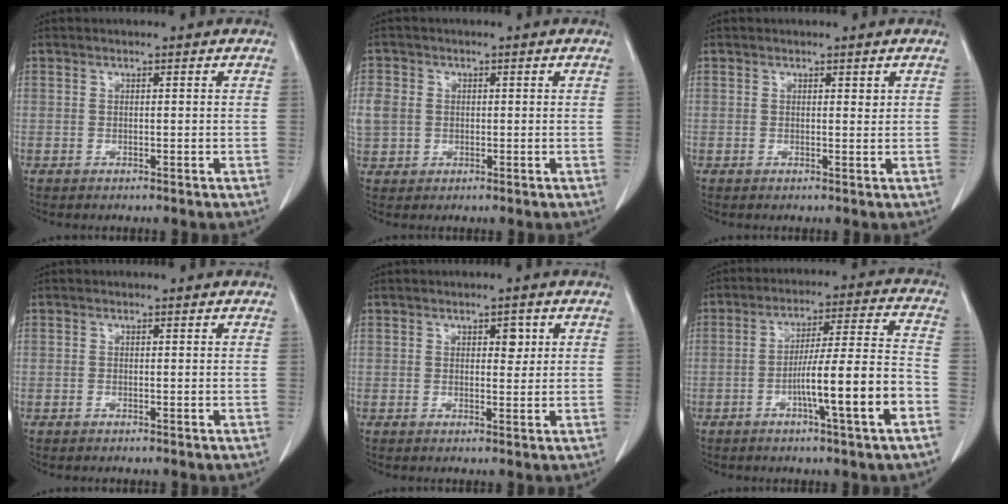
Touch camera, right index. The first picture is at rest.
{"total": 6.2, "force": [0.4, 5.5, 2.8], "torque": [-0.090, 0.012, 0.015]}
{"total": 0.7, "force": [0.4, 0.3, 0.5], "torque": [-0.004, -0.002, 0.005]}
{"total": 0.0}
{"total": 2.1, "force": [0.8, 1.2, 1.5], "torque": [-0.018, 0.000, 0.011]}
{"total": 12.6, "force": [-4.7, -0.3, 11.7], "torque": [-0.189, 0.008, -0.074]}